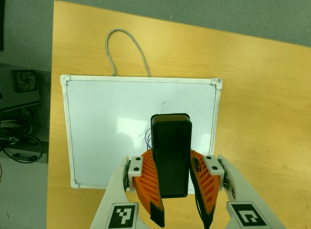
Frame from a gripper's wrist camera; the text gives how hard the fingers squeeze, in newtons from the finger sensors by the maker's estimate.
{"total": 9.2, "left": 8.1, "right": 10.3}